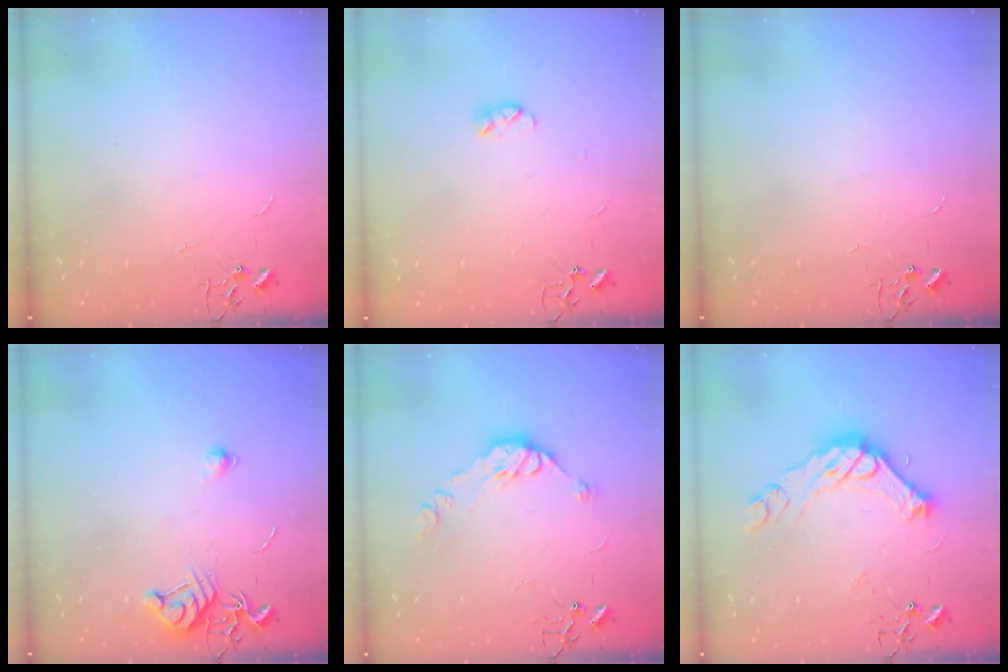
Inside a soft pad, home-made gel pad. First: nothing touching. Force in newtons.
{"total": 4.1, "press": 4.0, "slide": 0.6}
{"total": 0.0}
{"total": 8.7, "press": 8.7, "slide": 0.7}
{"total": 9.6, "press": 9.6, "slide": 0.6}
{"total": 15.5, "press": 15.5, "slide": 1.5}